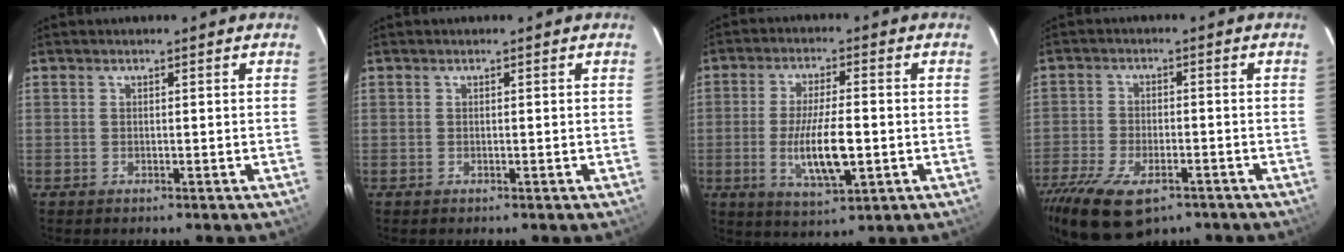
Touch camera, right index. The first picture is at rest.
{"total": 0.0}
{"total": 10.5, "force": [-2.1, 3.1, 9.9], "torque": [-0.189, -0.014, -0.034]}
{"total": 14.7, "force": [-9.6, 6.7, 8.9], "torque": [-0.198, -0.033, -0.160]}